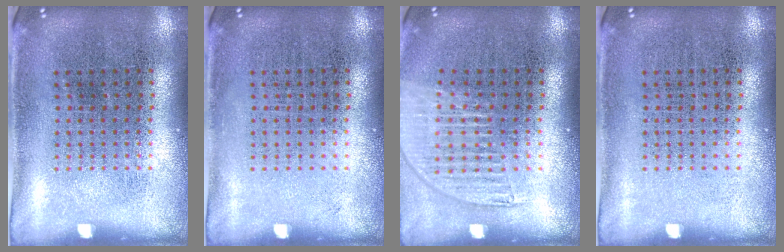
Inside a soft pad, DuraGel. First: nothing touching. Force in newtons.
{"total": 0.0}
{"total": 1.5, "press": 1.3, "slide": 0.7}
{"total": 0.0}